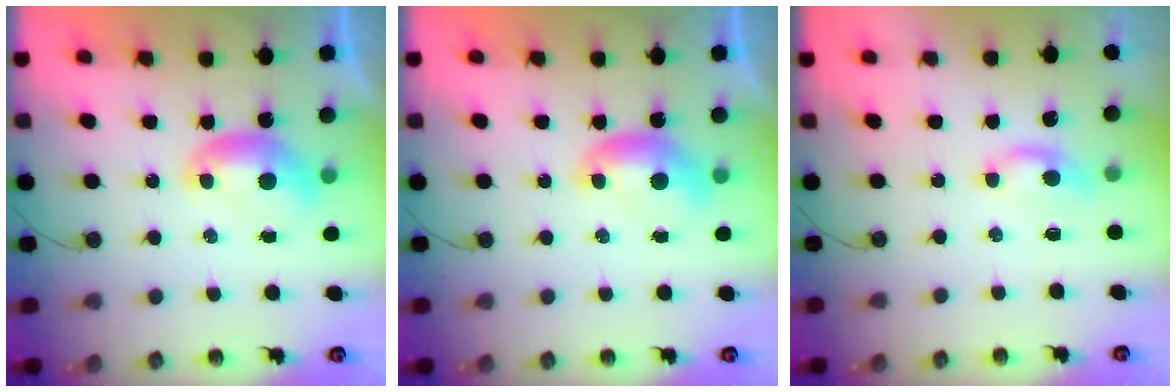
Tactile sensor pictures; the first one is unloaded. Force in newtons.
{"total": 0.0}
{"total": 0.9, "press": 0.8, "slide": 0.4}